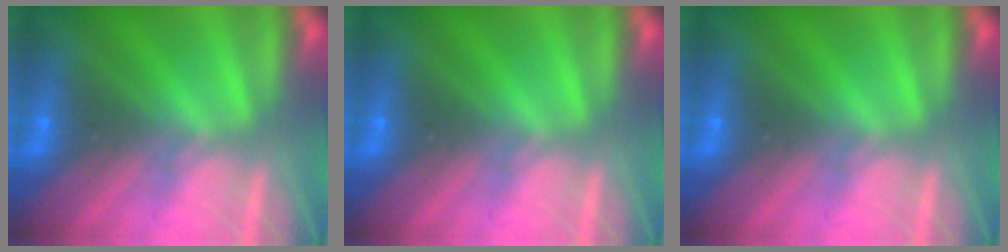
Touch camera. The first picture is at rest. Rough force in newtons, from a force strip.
{"total": 0.0}
{"total": 0.0}